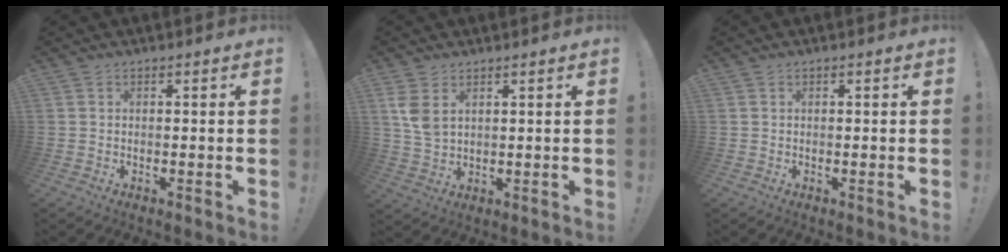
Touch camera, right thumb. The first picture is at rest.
{"total": 6.1, "force": [2.9, 3.7, 3.9], "torque": [-0.082, -0.014, 0.053]}
{"total": 0.0}